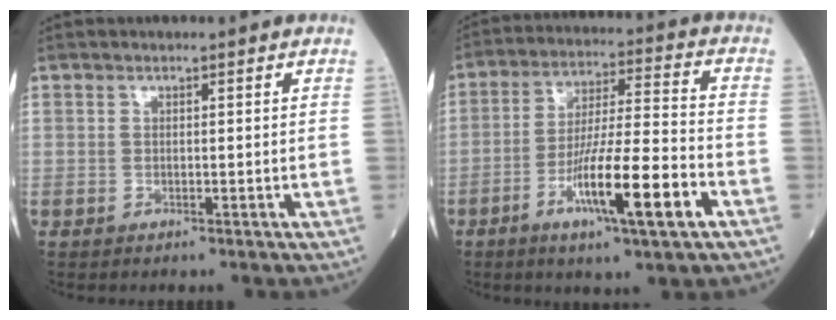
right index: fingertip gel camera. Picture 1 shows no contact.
{"total": 13.7, "force": [-5.8, 0.6, 12.4], "torque": [-0.223, -0.011, -0.097]}